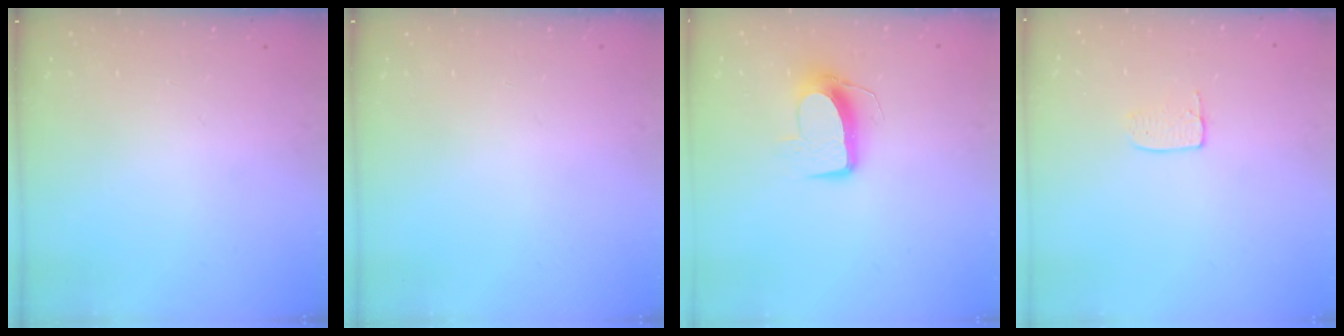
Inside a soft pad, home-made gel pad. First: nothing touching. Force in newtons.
{"total": 0.0}
{"total": 10.2, "press": 10.1, "slide": 0.5}
{"total": 3.6, "press": 3.6, "slide": 0.2}